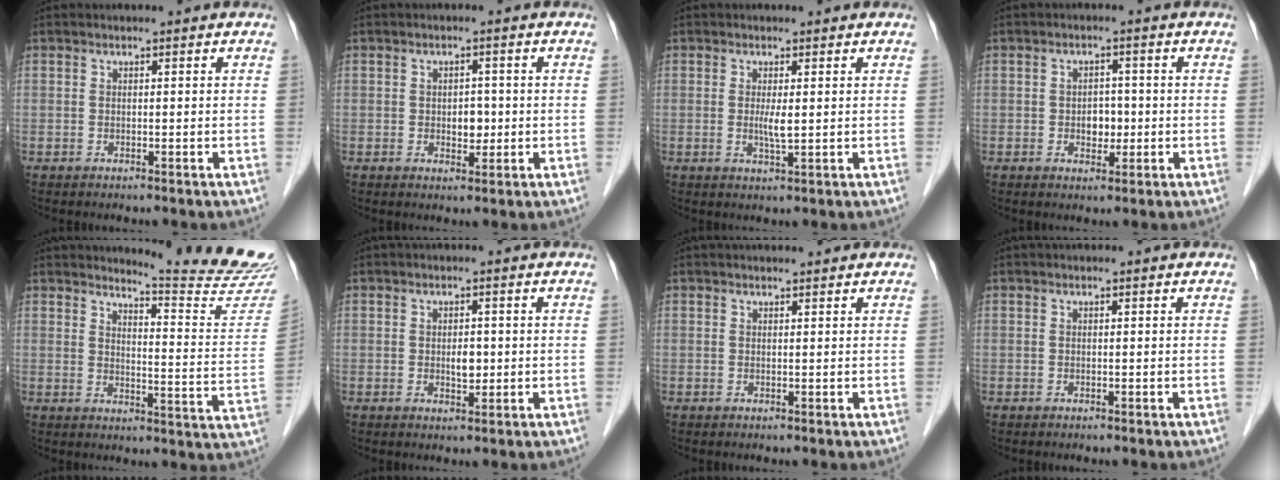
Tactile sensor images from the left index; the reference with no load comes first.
{"total": 2.6, "force": [-0.7, 1.7, 1.9], "torque": [-0.024, -0.004, -0.008]}
{"total": 2.1, "force": [-0.2, 0.1, 2.1], "torque": [-0.044, -0.010, -0.003]}
{"total": 3.0, "force": [-0.9, 2.1, 2.0], "torque": [-0.026, 0.000, -0.012]}
{"total": 13.8, "force": [13.6, -1.7, 1.6], "torque": [-0.020, -0.128, 0.148]}
{"total": 2.2, "force": [-0.5, 1.2, 1.7], "torque": [-0.030, -0.006, -0.007]}
{"total": 1.0, "force": [0.9, 0.1, 0.3], "torque": [-0.007, 0.002, 0.014]}
{"total": 0.0}